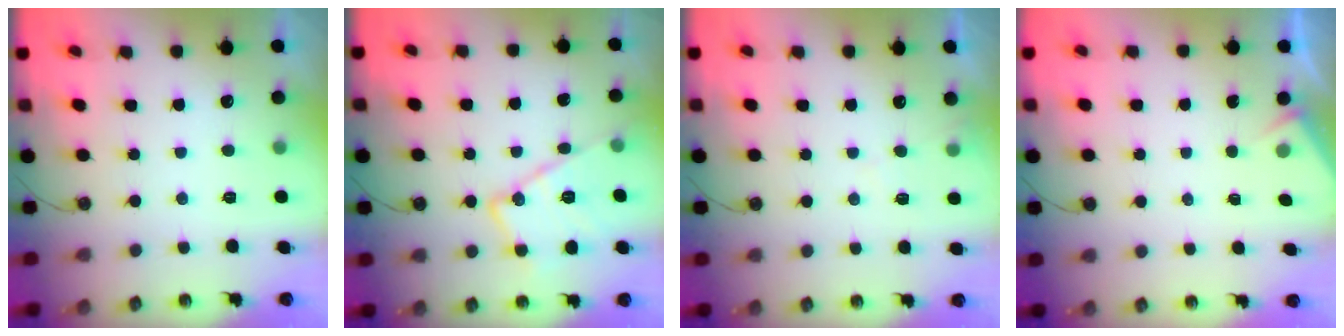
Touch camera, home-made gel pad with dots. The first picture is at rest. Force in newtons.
{"total": 15.3, "press": 15.3, "slide": 0.6}
{"total": 5.0, "press": 4.9, "slide": 0.7}
{"total": 2.9, "press": 2.9, "slide": 0.4}